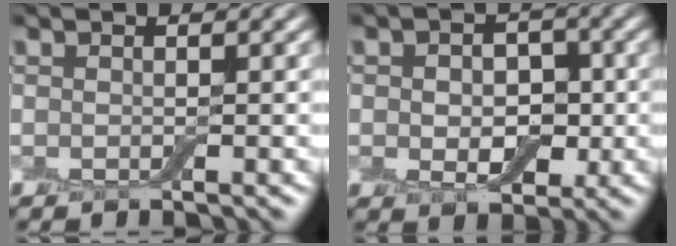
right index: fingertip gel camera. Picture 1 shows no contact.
{"total": 4.6, "force": [-0.3, 3.1, 3.4], "torque": [-0.049, -0.005, -0.005]}